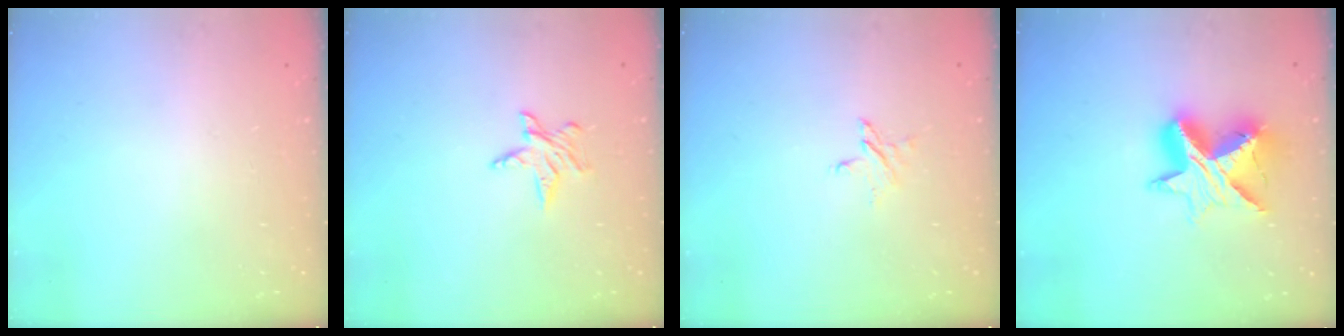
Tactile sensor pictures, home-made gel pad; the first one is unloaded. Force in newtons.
{"total": 4.4, "press": 4.3, "slide": 0.5}
{"total": 3.5, "press": 3.5, "slide": 0.3}
{"total": 13.1, "press": 13.1, "slide": 0.8}